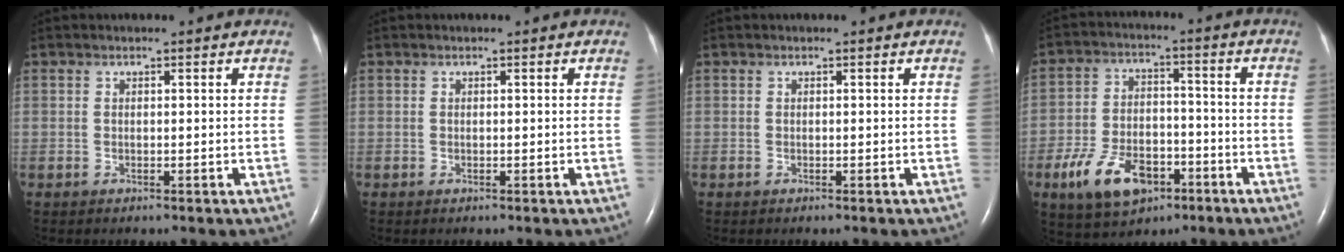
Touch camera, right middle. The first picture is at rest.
{"total": 0.0}
{"total": 0.0}
{"total": 11.2, "force": [-5.7, 6.2, 7.3], "torque": [-0.148, 0.005, -0.093]}